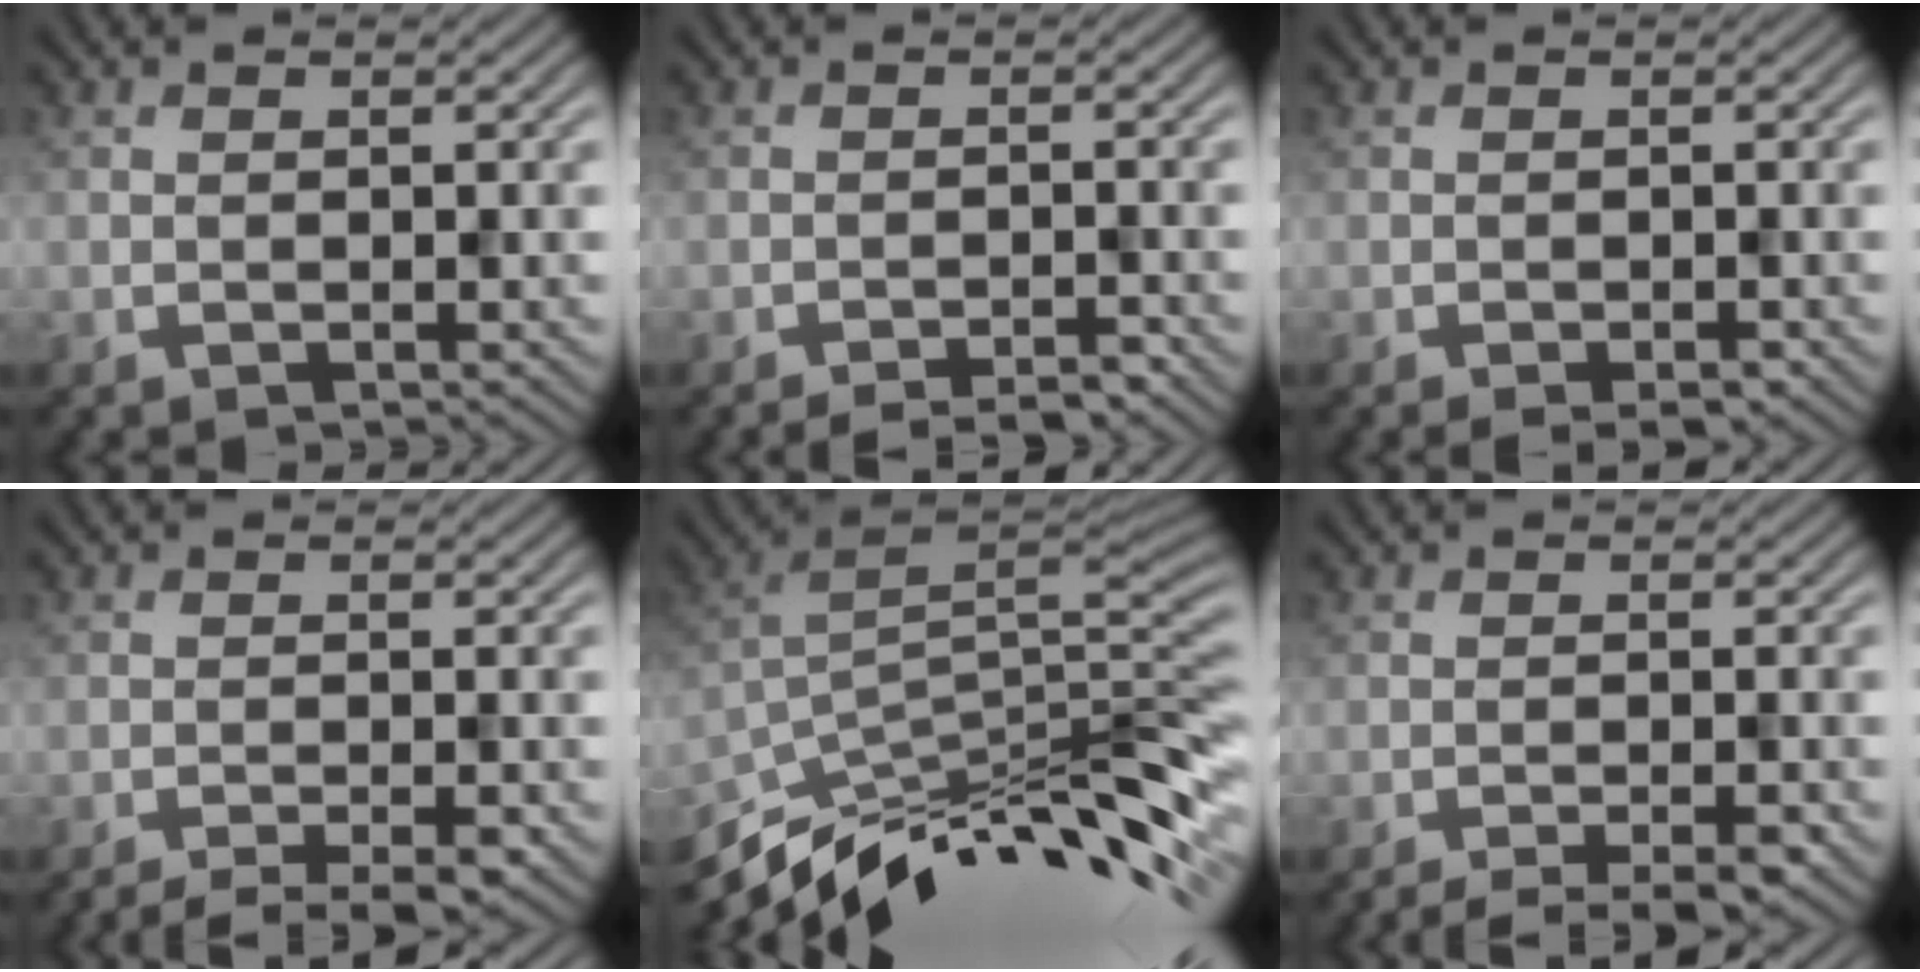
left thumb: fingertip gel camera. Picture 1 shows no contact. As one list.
[{"total": 3.1, "force": [-2.7, 0.2, 1.5], "torque": [-0.020, 0.006, -0.041]}, {"total": 1.9, "force": [-1.3, 0.5, 1.2], "torque": [-0.017, -0.001, -0.016]}, {"total": 4.9, "force": [-3.9, 0.8, 2.9], "torque": [-0.043, -0.005, -0.060]}, {"total": 12.8, "force": [-7.9, 3.0, 9.6], "torque": [-0.186, 0.005, -0.139]}, {"total": 4.7, "force": [-3.7, 0.7, 2.7], "torque": [-0.041, -0.001, -0.056]}]